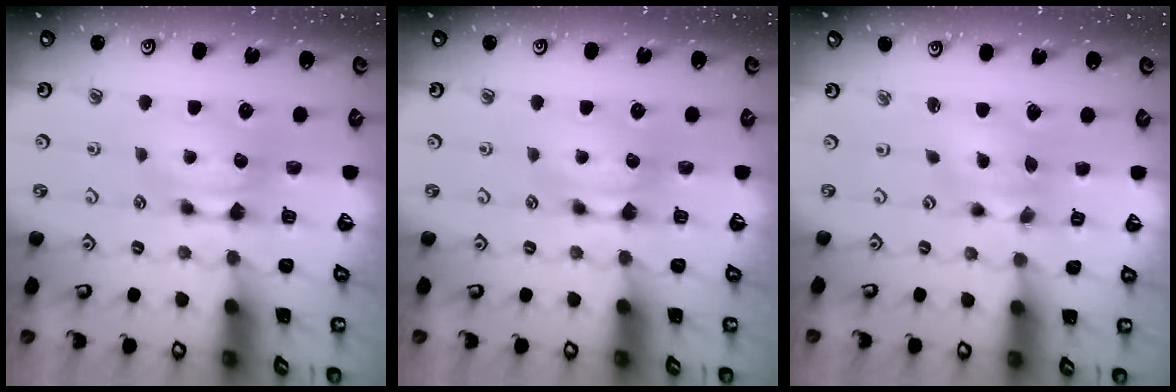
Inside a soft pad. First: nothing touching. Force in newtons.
{"total": 0.0}
{"total": 1.8, "press": 1.1, "slide": 1.4}